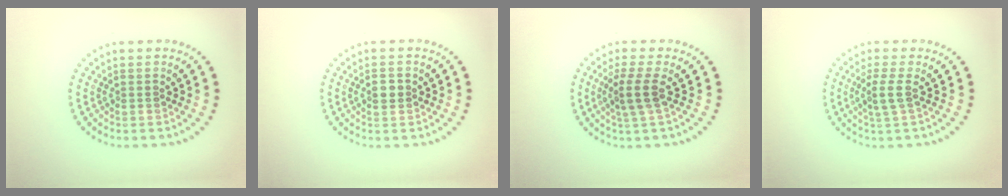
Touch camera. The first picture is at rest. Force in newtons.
{"total": 1.5, "press": 1.4, "slide": 0.3}
{"total": 2.6, "press": 2.0, "slide": 1.6}
{"total": 1.9, "press": 1.4, "slide": 1.2}